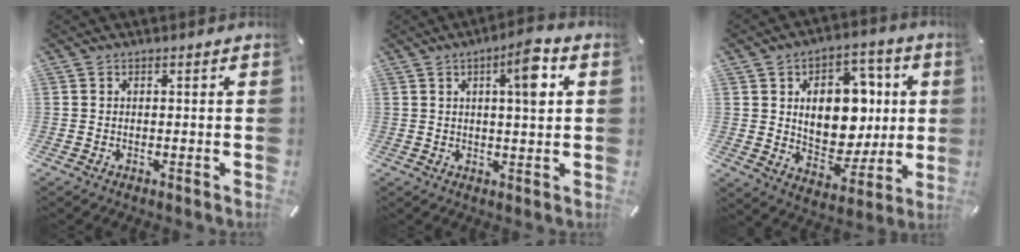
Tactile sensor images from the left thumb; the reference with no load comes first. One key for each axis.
{"total": 7.9, "fx": 2.8, "fy": 1.6, "fz": 7.2, "tx": -0.104, "ty": -0.010, "tz": 0.035}
{"total": 14.5, "fx": 2.4, "fy": 11.1, "fz": 9.1, "tx": -0.126, "ty": -0.012, "tz": 0.050}